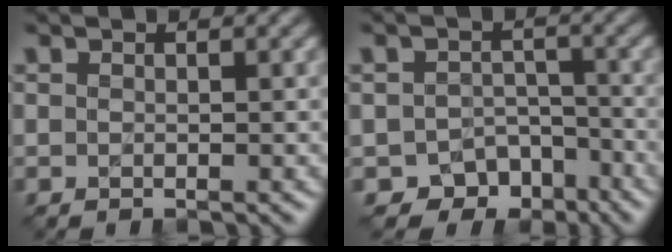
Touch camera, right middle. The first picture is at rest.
{"total": 5.5, "force": [-3.9, 3.6, 1.2], "torque": [0.003, -0.005, -0.047]}